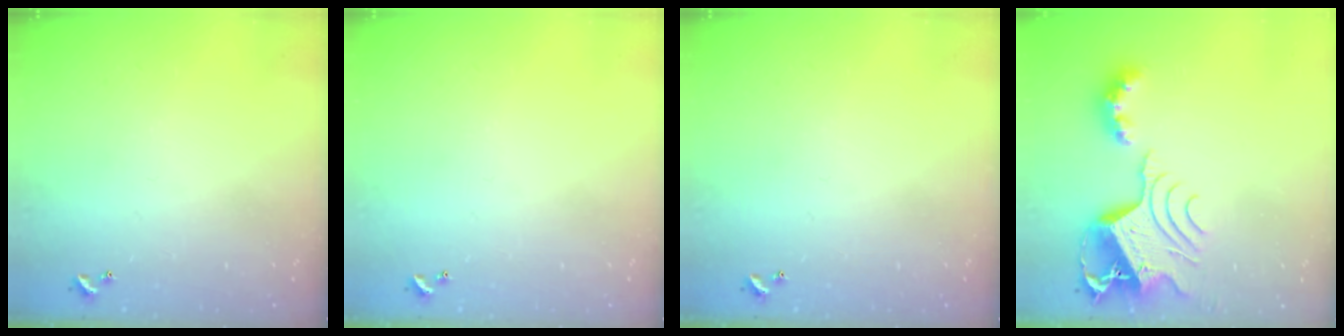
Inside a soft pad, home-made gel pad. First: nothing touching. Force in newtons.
{"total": 0.0}
{"total": 0.0}
{"total": 12.5, "press": 12.4, "slide": 1.2}